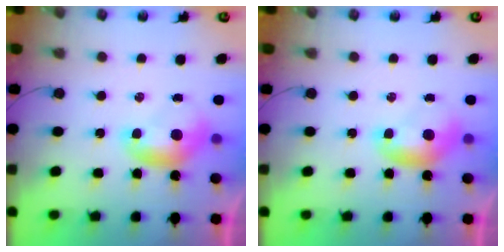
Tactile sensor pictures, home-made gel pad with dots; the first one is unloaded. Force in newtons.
{"total": 0.0}